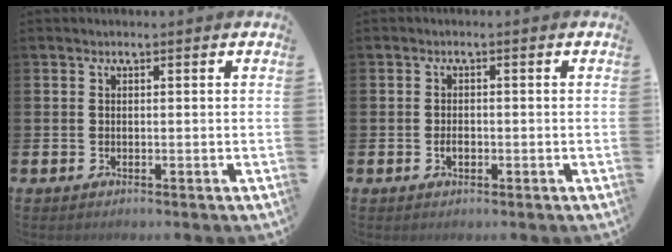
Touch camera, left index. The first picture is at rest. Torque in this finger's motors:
{"motor_torque": [0.22, 0.17, 0.02, 0.04]}